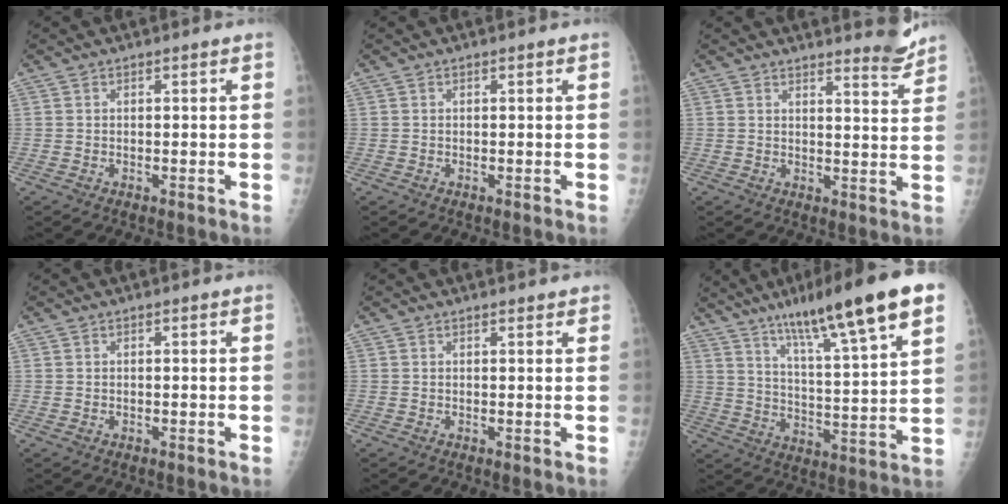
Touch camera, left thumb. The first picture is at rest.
{"total": 0.0}
{"total": 4.3, "force": [4.2, 0.1, 1.1], "torque": [-0.012, -0.049, 0.052]}
{"total": 0.0}
{"total": 1.2, "force": [1.0, 0.4, 0.5], "torque": [-0.004, -0.002, 0.010]}
{"total": 21.2, "force": [12.7, 2.6, 16.8], "torque": [-0.250, -0.038, 0.200]}